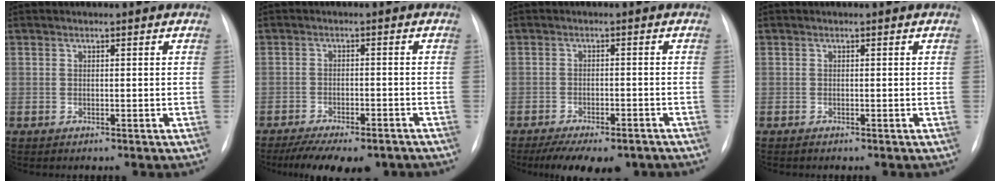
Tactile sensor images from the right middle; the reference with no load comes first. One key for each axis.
{"total": 12.8, "fx": -10.2, "fy": 4.3, "fz": 6.5, "tx": -0.112, "ty": -0.006, "tz": -0.140}
{"total": 12.2, "fx": -9.4, "fy": 4.6, "fz": 6.2, "tx": -0.099, "ty": -0.005, "tz": -0.126}
{"total": 0.0}